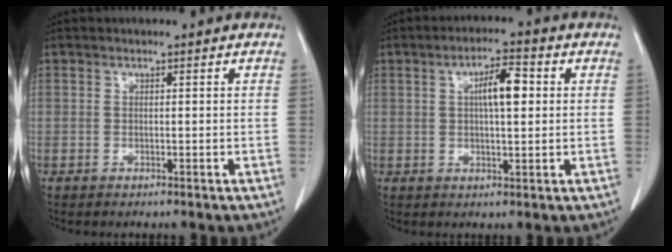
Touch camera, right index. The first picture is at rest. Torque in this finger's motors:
{"motor_torque": [0.60, 0.16, 0.17, 0.05]}